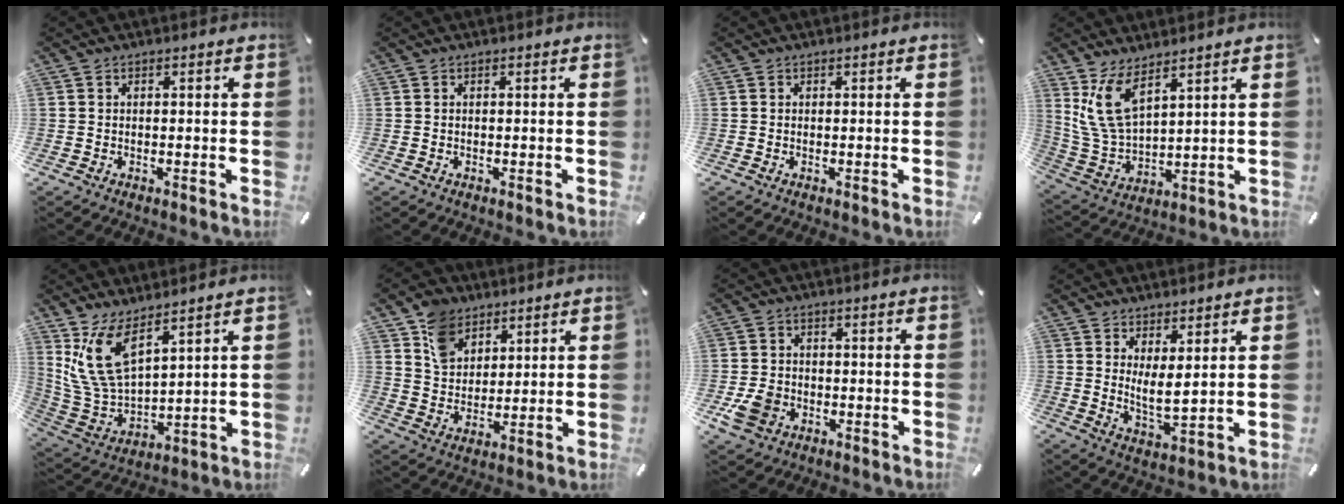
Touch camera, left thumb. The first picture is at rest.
{"total": 0.0}
{"total": 0.0}
{"total": 11.3, "force": [7.2, 5.2, 7.0], "torque": [-0.183, -0.030, 0.134]}
{"total": 13.6, "force": [8.1, 7.0, 8.4], "torque": [-0.203, -0.037, 0.155]}
{"total": 9.1, "force": [5.8, 6.4, 2.7], "torque": [-0.056, -0.018, 0.110]}
{"total": 7.0, "force": [-2.4, 5.7, 3.3], "torque": [-0.070, 0.008, -0.043]}
{"total": 4.8, "force": [3.3, 1.6, 3.1], "torque": [-0.054, -0.023, 0.060]}